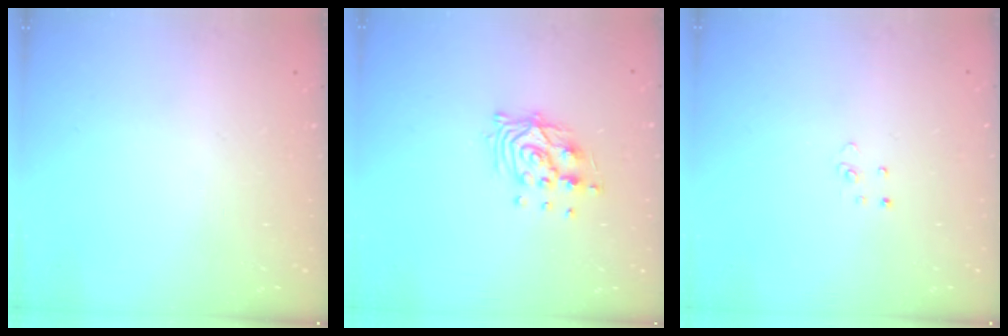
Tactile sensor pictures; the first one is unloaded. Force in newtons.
{"total": 10.6, "press": 10.6, "slide": 0.9}
{"total": 2.7, "press": 2.7, "slide": 0.3}